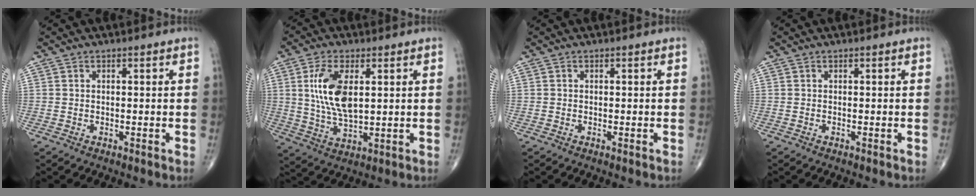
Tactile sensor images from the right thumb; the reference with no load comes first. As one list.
[{"total": 11.3, "force": [2.5, 5.4, 9.6], "torque": [-0.189, -0.014, 0.053]}, {"total": 0.0}, {"total": 0.0}]